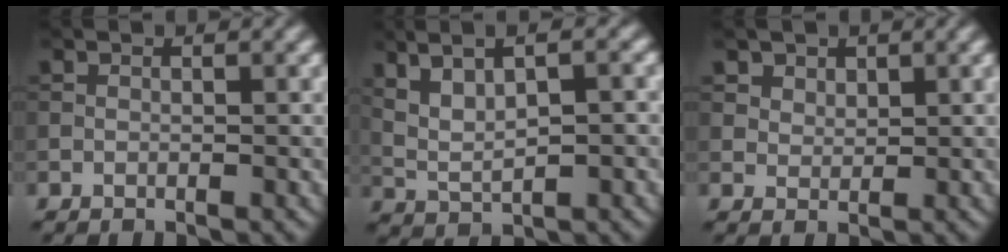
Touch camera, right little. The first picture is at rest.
{"total": 7.7, "force": [2.9, 3.1, 6.5], "torque": [-0.122, 0.028, 0.054]}
{"total": 2.8, "force": [1.9, 1.8, 1.0], "torque": [-0.030, -0.007, 0.040]}